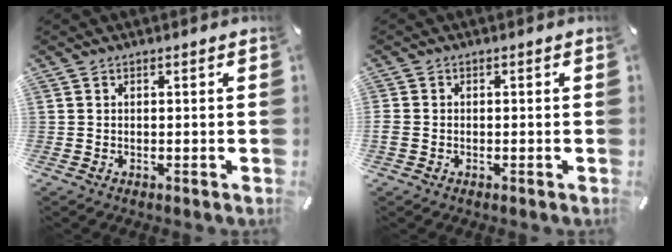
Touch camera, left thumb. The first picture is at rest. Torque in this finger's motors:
{"motor_torque": [0.29, 0.48, 0.20, 0.13, 0.00]}